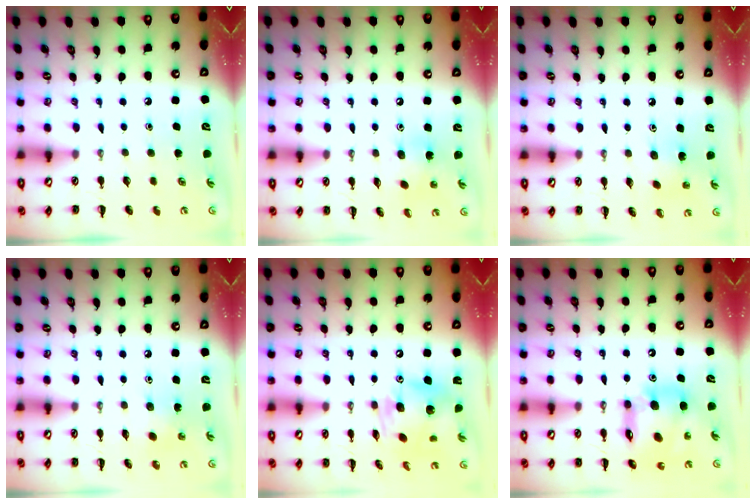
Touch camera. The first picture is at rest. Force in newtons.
{"total": 8.4, "press": 8.1, "slide": 2.1}
{"total": 1.7, "press": 1.5, "slide": 0.6}
{"total": 2.9, "press": 2.8, "slide": 0.6}
{"total": 12.9, "press": 12.8, "slide": 1.6}
{"total": 15.3, "press": 14.6, "slide": 4.4}